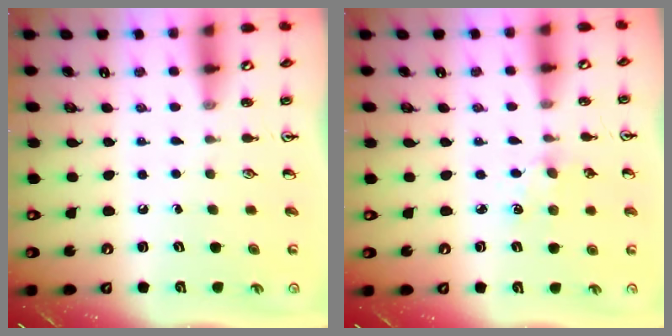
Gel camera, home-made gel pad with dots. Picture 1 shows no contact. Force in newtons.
{"total": 4.0, "press": 4.0, "slide": 0.5}